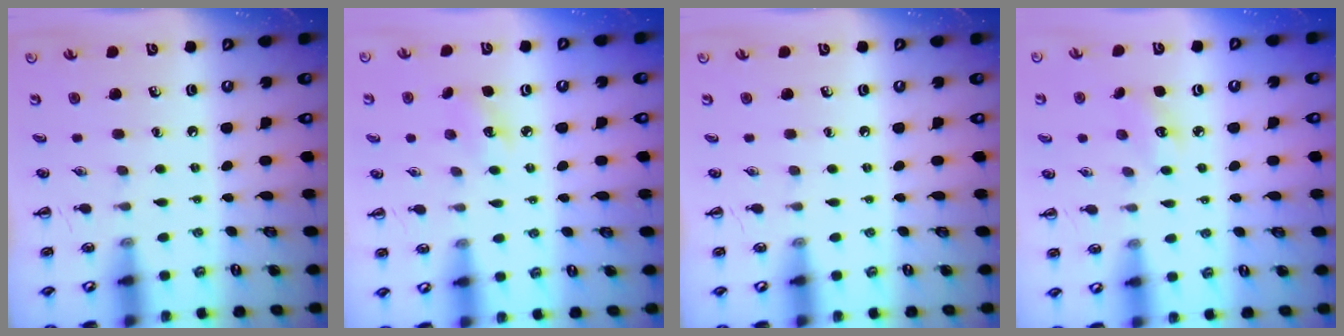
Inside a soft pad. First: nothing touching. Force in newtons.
{"total": 4.5, "press": 4.3, "slide": 1.2}
{"total": 0.0}
{"total": 3.2, "press": 3.1, "slide": 0.7}